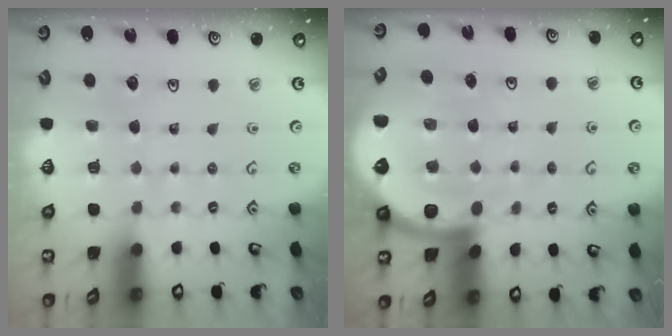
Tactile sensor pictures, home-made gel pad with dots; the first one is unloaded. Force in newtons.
{"total": 8.1, "press": 8.0, "slide": 1.0}